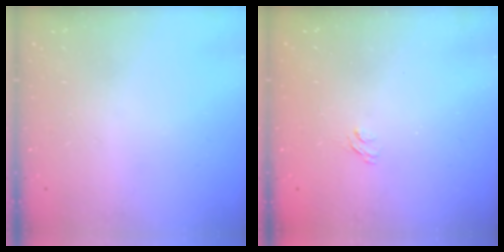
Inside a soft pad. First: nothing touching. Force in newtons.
{"total": 2.1, "press": 1.6, "slide": 1.2}